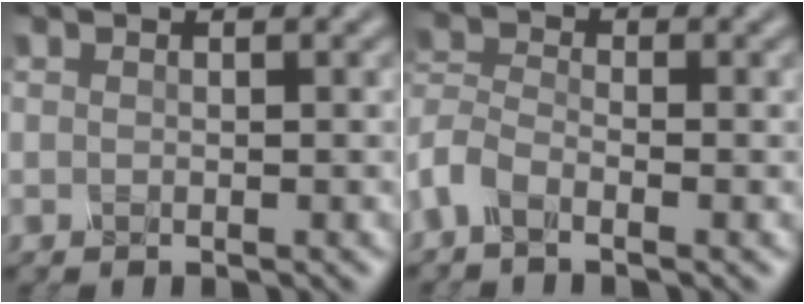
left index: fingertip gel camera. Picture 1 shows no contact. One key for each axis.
{"total": 2.8, "fx": -2.4, "fy": 0.8, "fz": 1.1, "tx": -0.047, "ty": -0.001, "tz": -0.047}